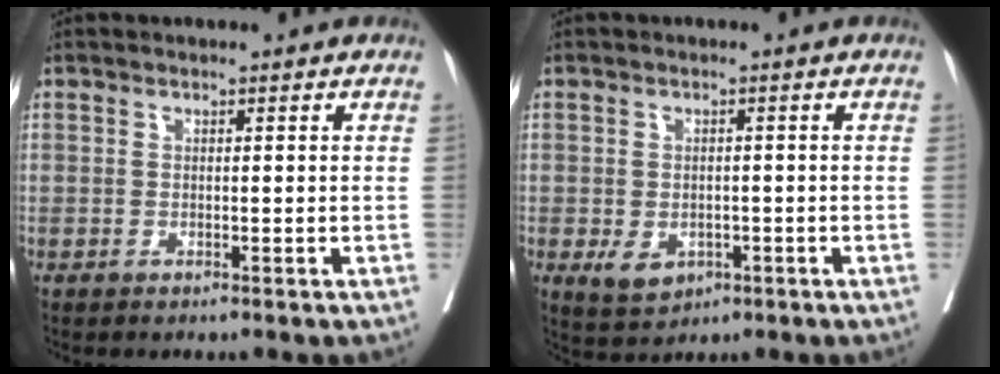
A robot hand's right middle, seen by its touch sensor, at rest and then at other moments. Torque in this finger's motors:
{"motor_torque": [0.05, -0.05, 0.13, 0.04]}